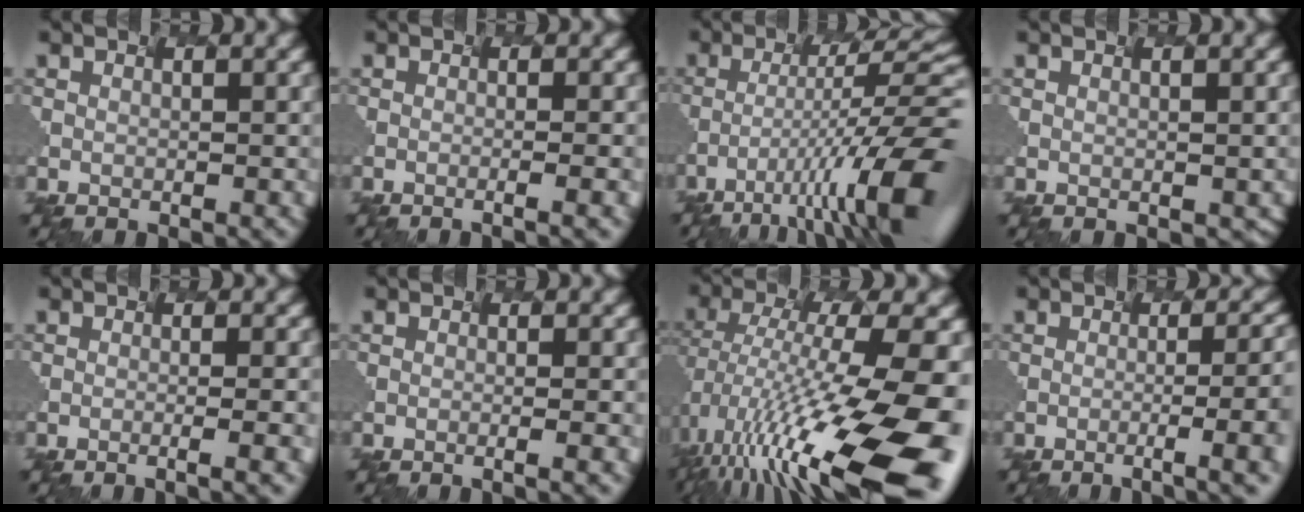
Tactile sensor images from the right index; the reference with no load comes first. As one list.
[{"total": 2.6, "force": [-0.9, 0.8, 2.4], "torque": [-0.013, 0.006, -0.014]}, {"total": 11.3, "force": [-5.9, 1.6, 9.5], "torque": [-0.165, 0.004, -0.071]}, {"total": 0.6, "force": [0.0, 0.3, 0.5], "torque": [-0.003, 0.008, 0.021]}, {"total": 3.7, "force": [-1.3, 1.0, 3.3], "torque": [-0.025, 0.003, -0.008]}, {"total": 2.2, "force": [-0.7, 0.7, 2.0], "torque": [-0.009, 0.008, -0.015]}, {"total": 15.0, "force": [-5.8, 4.3, 13.1], "torque": [-0.247, -0.006, -0.078]}, {"total": 5.9, "force": [-1.0, 1.8, 5.6], "torque": [-0.068, 0.003, 0.002]}]